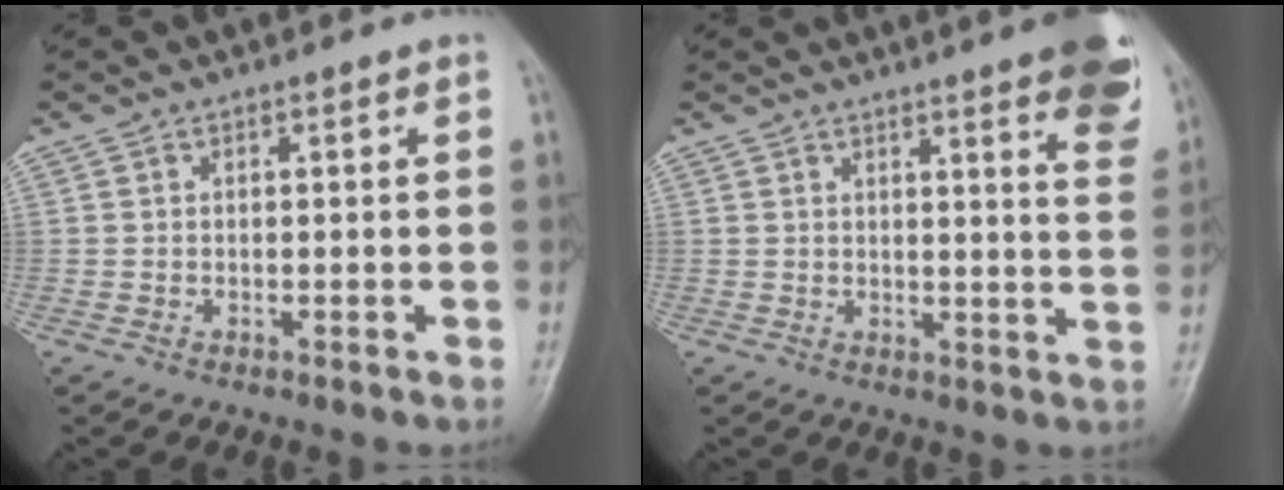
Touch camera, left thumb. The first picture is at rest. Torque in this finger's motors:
{"motor_torque": [1.40, 0.83, 1.08, -0.73, 0.01]}